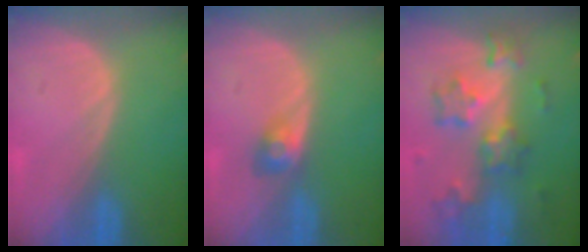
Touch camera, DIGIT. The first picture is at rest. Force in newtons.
{"total": 3.0, "press": 2.6, "slide": 1.4}
{"total": 8.6, "press": 7.6, "slide": 4.0}